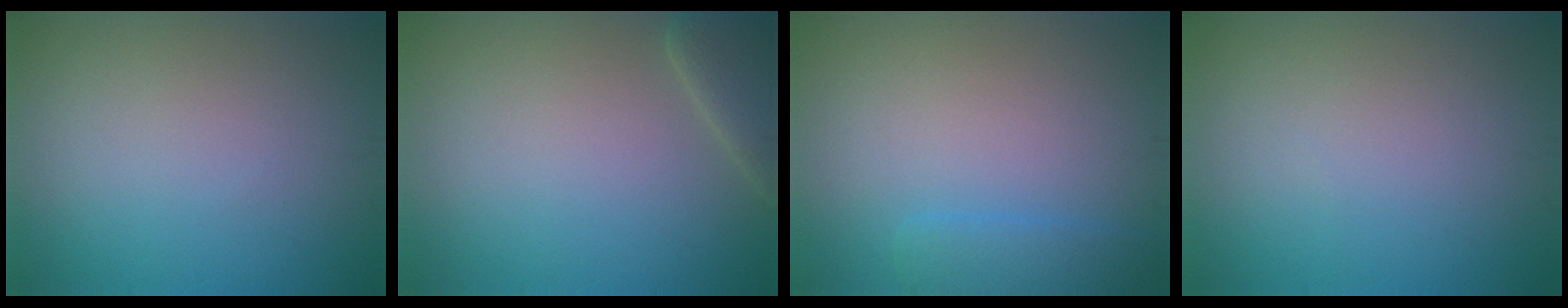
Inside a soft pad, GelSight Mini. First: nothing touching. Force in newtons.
{"total": 3.2, "press": 3.2, "slide": 0.3}
{"total": 2.2, "press": 2.2, "slide": 0.1}
{"total": 0.0}